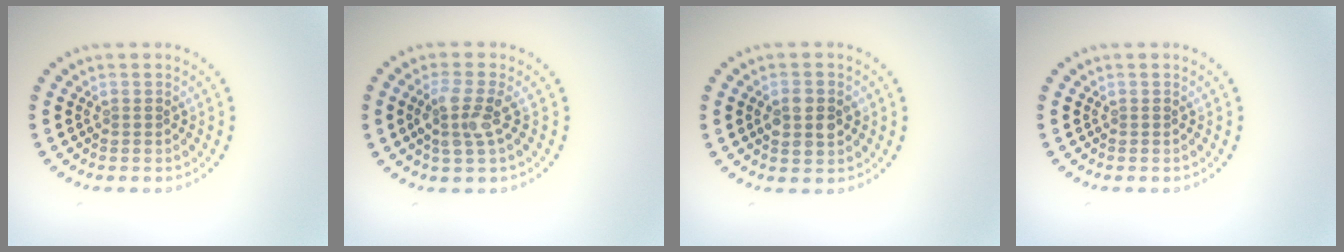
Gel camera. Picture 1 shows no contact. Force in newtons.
{"total": 2.9, "press": 2.6, "slide": 1.3}
{"total": 2.8, "press": 2.8, "slide": 0.0}
{"total": 0.0}